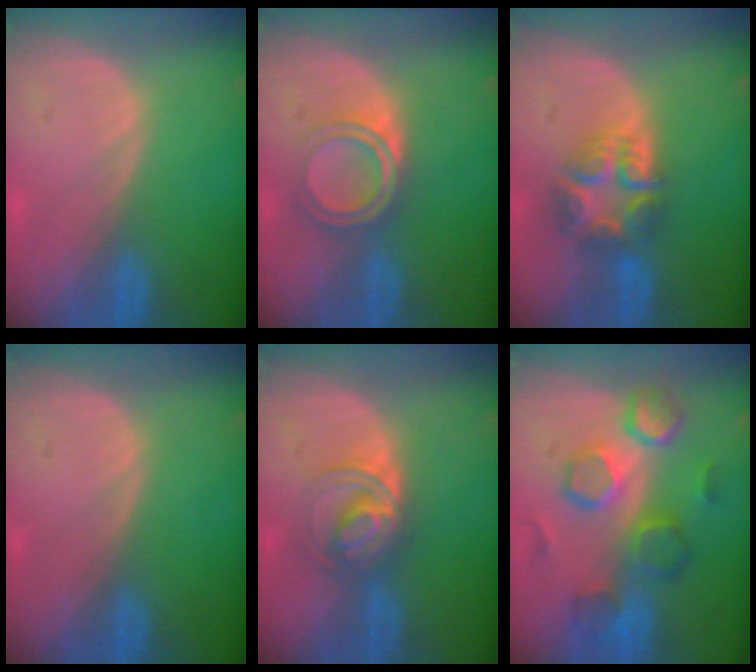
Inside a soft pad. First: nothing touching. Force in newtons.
{"total": 4.9, "press": 4.8, "slide": 1.4}
{"total": 7.8, "press": 6.7, "slide": 3.9}
{"total": 0.0}
{"total": 6.0, "press": 5.6, "slide": 2.2}
{"total": 9.3, "press": 9.0, "slide": 2.3}